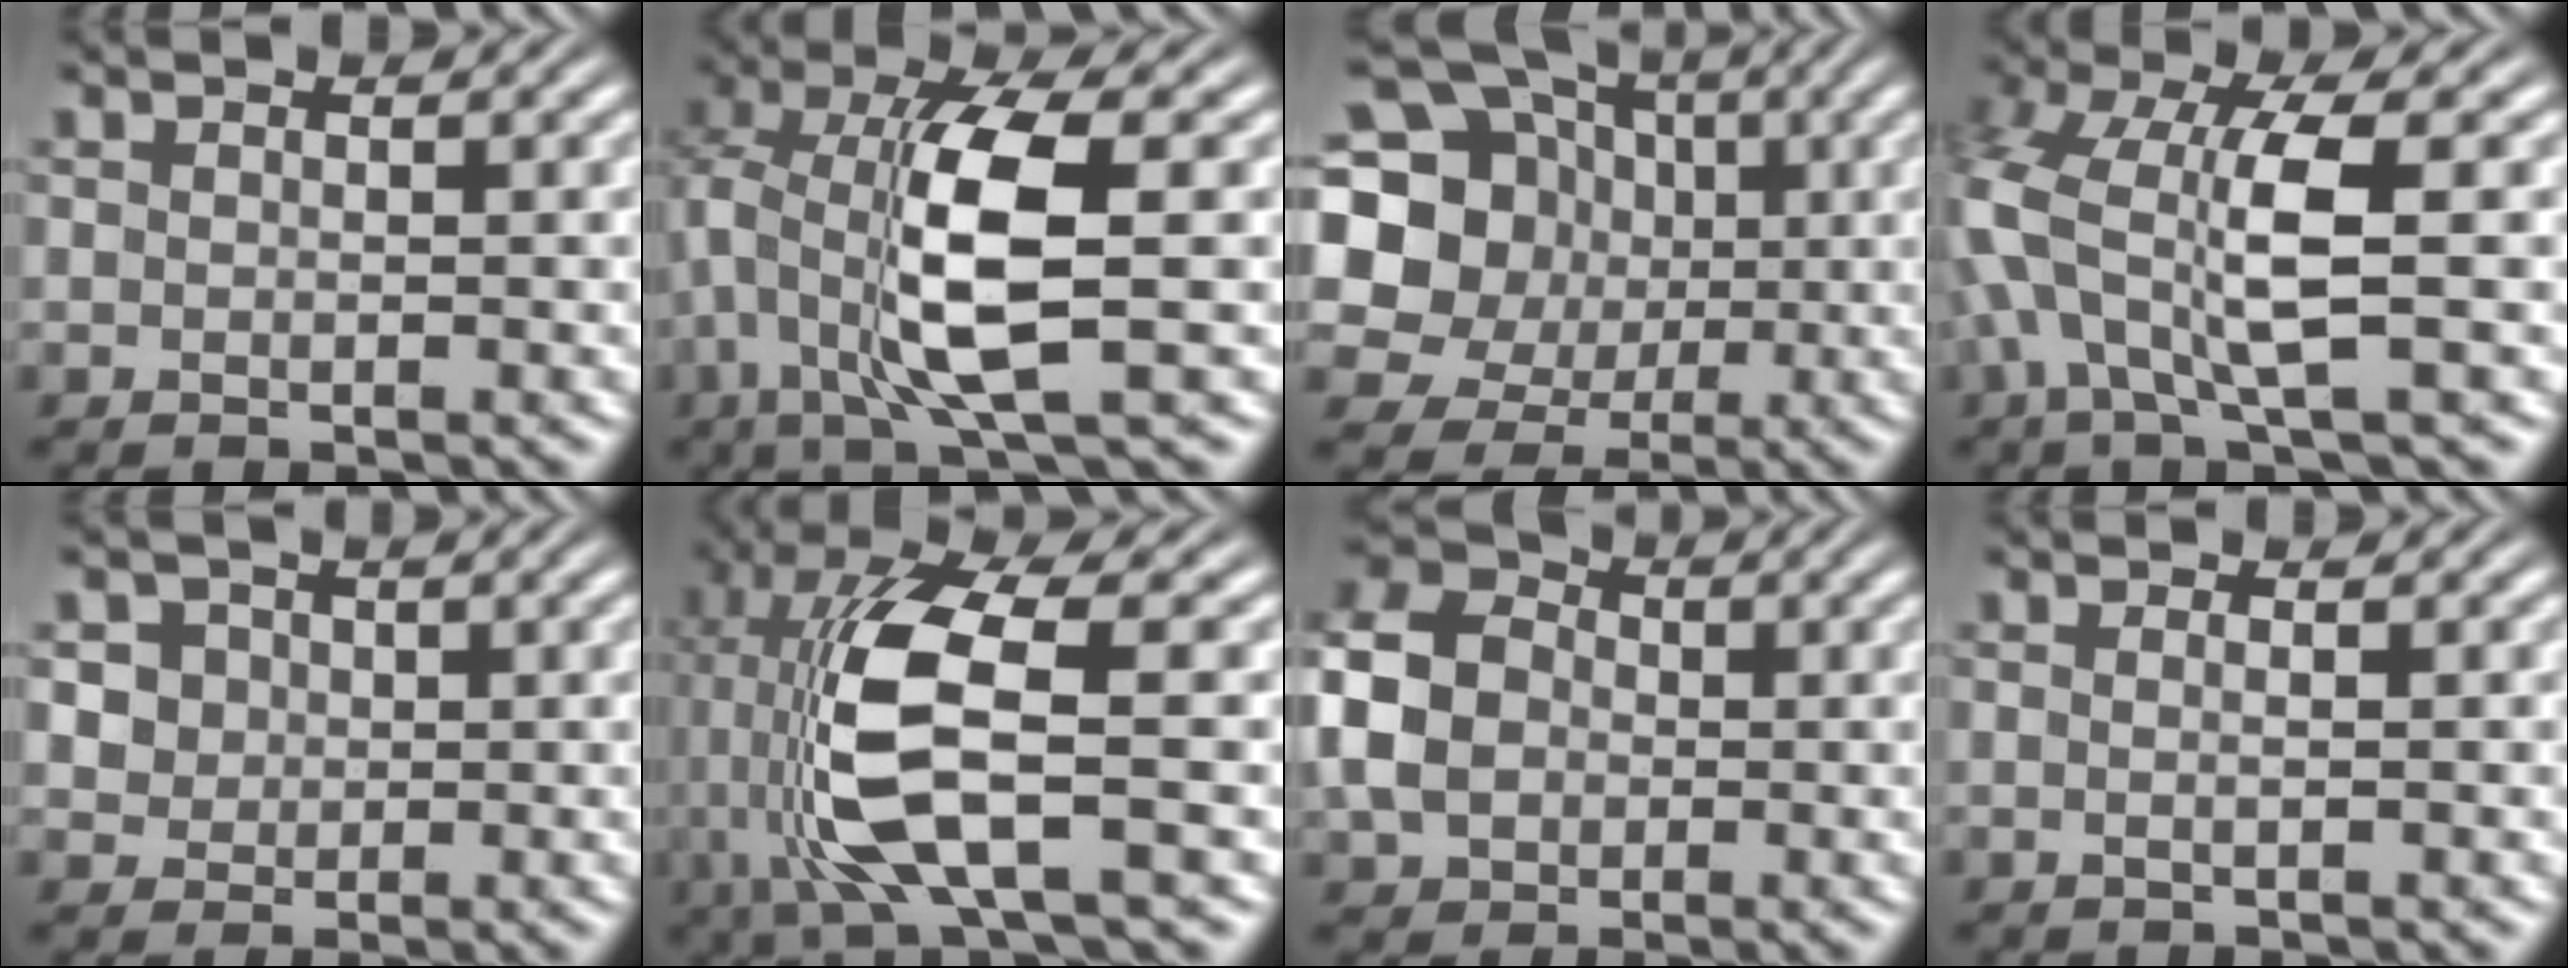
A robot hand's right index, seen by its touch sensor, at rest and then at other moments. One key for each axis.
{"total": 7.7, "fx": 0.9, "fy": 2.6, "fz": 7.2, "tx": -0.153, "ty": -0.011, "tz": 0.021}
{"total": 17.1, "fx": 2.6, "fy": 14.7, "fz": 8.3, "tx": -0.172, "ty": -0.026, "tz": 0.033}
{"total": 7.9, "fx": 0.2, "fy": 4.7, "fz": 6.3, "tx": -0.162, "ty": -0.014, "tz": 0.001}
{"total": 5.6, "fx": 0.9, "fy": 5.1, "fz": 2.2, "tx": -0.055, "ty": -0.011, "tz": 0.018}
{"total": 9.9, "fx": 0.3, "fy": 3.7, "fz": 9.2, "tx": -0.206, "ty": -0.009, "tz": 0.013}
{"total": 8.5, "fx": 0.6, "fy": 7.2, "fz": 4.6, "tx": -0.104, "ty": -0.005, "tz": 0.007}
{"total": 0.8, "fx": -0.2, "fy": -0.2, "fz": 0.7, "tx": -0.013, "ty": -0.002, "tz": -0.005}